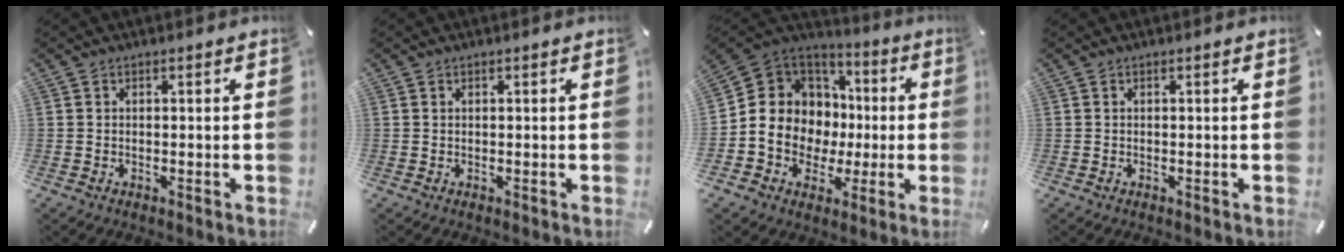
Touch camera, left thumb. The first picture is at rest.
{"total": 0.0}
{"total": 11.5, "force": [-1.0, 11.0, 3.0], "torque": [-0.076, -0.024, -0.008]}
{"total": 0.0}